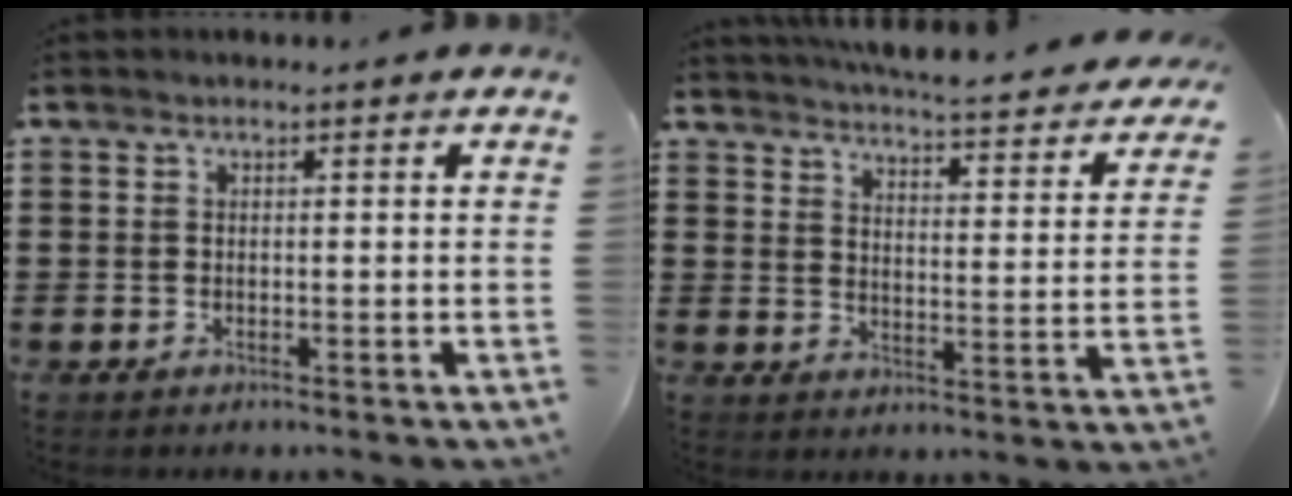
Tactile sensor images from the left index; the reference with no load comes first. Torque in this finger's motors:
{"motor_torque": [0.95, -1.19, 0.39, 0.11]}